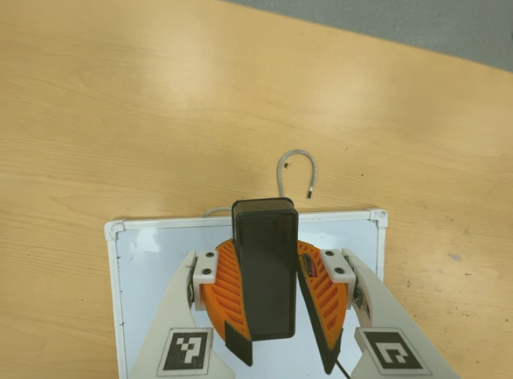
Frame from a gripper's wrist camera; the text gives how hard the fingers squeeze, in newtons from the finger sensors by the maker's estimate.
{"total": 9.4, "left": 9.7, "right": 9.2}